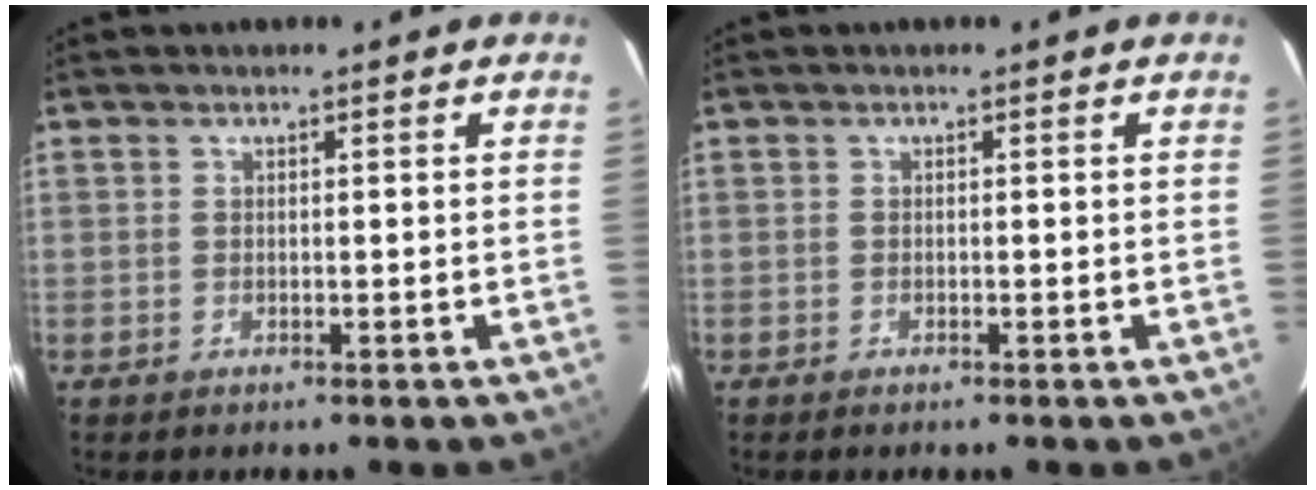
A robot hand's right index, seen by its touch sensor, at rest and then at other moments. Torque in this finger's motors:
{"motor_torque": [-0.09, -0.11, 0.06, 0.01]}